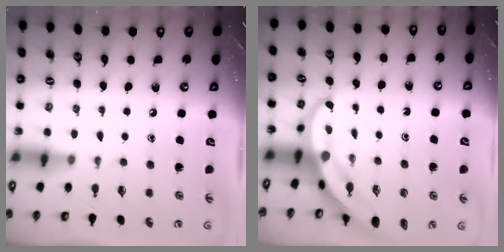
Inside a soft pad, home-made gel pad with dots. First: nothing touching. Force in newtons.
{"total": 3.6, "press": 3.6, "slide": 0.1}